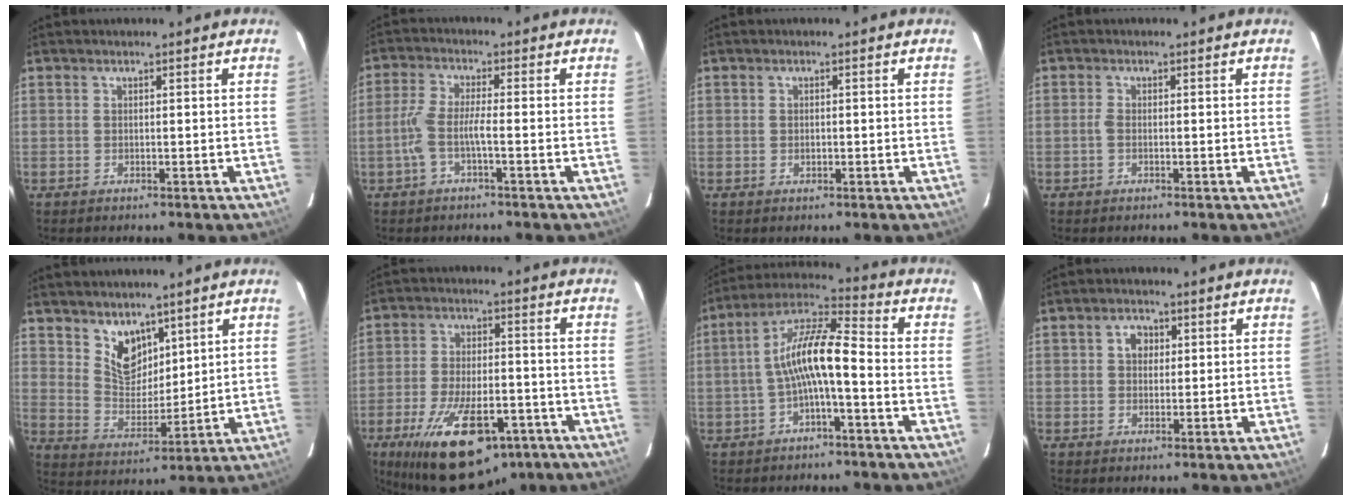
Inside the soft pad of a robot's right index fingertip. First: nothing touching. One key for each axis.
{"total": 4.6, "fx": -1.9, "fy": 0.3, "fz": 4.2, "tx": -0.098, "ty": 0.003, "tz": -0.036}
{"total": 0.9, "fx": -0.1, "fy": 0.9, "fz": 0.3, "tx": -0.005, "ty": 0.000, "tz": -0.001}
{"total": 1.1, "fx": -0.3, "fy": 0.5, "fz": 0.9, "tx": -0.021, "ty": 0.002, "tz": -0.008}
{"total": 8.2, "fx": 5.6, "fy": 4.9, "fz": 3.6, "tx": -0.054, "ty": 0.000, "tz": 0.114}
{"total": 20.1, "fx": -11.7, "fy": 9.0, "fz": 13.7, "tx": -0.261, "ty": -0.022, "tz": -0.178}
{"total": 10.3, "fx": -2.3, "fy": 2.3, "fz": 9.7, "tx": -0.200, "ty": 0.022, "tz": -0.045}
{"total": 3.2, "fx": 0.8, "fy": 2.6, "fz": 1.6, "tx": -0.020, "ty": 0.012, "tz": 0.014}